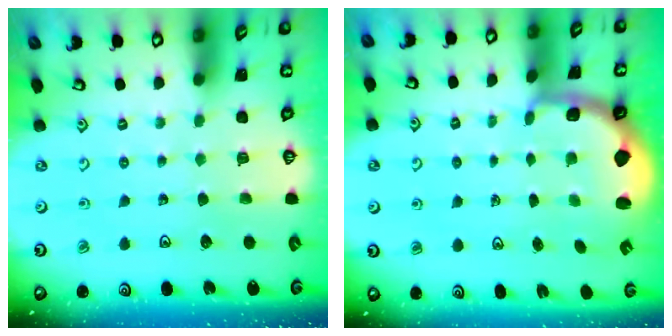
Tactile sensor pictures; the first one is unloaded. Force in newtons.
{"total": 2.4, "press": 1.1, "slide": 2.1}